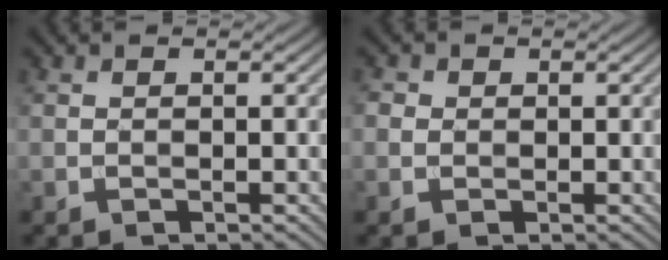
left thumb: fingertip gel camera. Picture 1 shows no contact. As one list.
[{"total": 1.3, "force": [0.2, 1.2, 0.4], "torque": [-0.008, 0.000, -0.003]}]